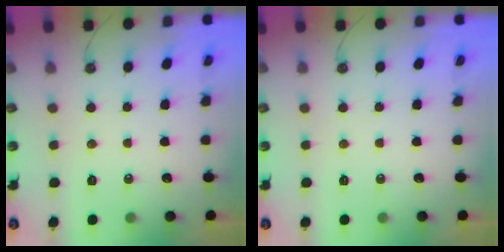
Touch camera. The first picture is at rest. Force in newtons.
{"total": 0.0}